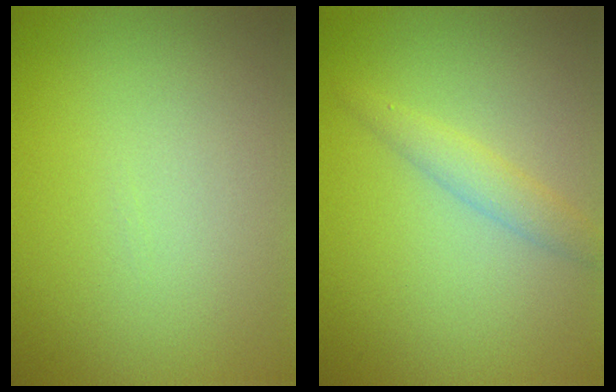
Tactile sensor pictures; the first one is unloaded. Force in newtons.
{"total": 1.9, "press": 1.9, "slide": 0.1}